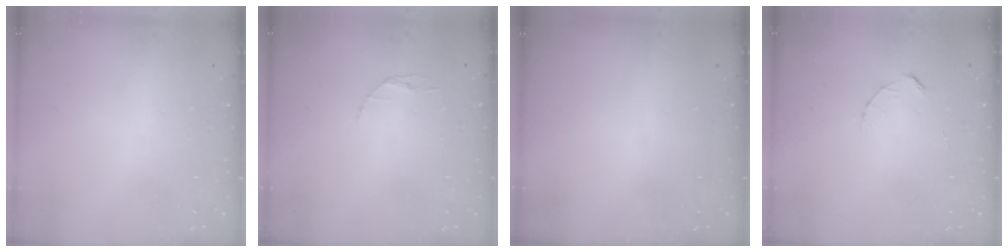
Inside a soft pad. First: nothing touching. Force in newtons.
{"total": 3.5, "press": 3.4, "slide": 0.4}
{"total": 0.0}
{"total": 2.7, "press": 2.7, "slide": 0.3}